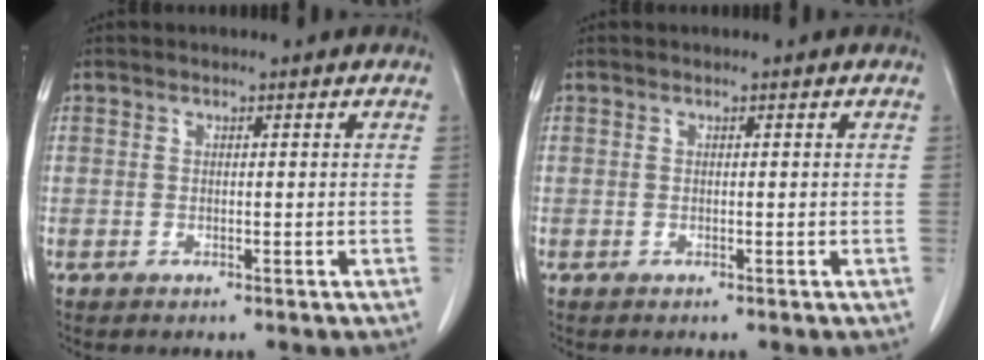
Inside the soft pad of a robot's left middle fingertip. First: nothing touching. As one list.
[{"total": 0.0}]